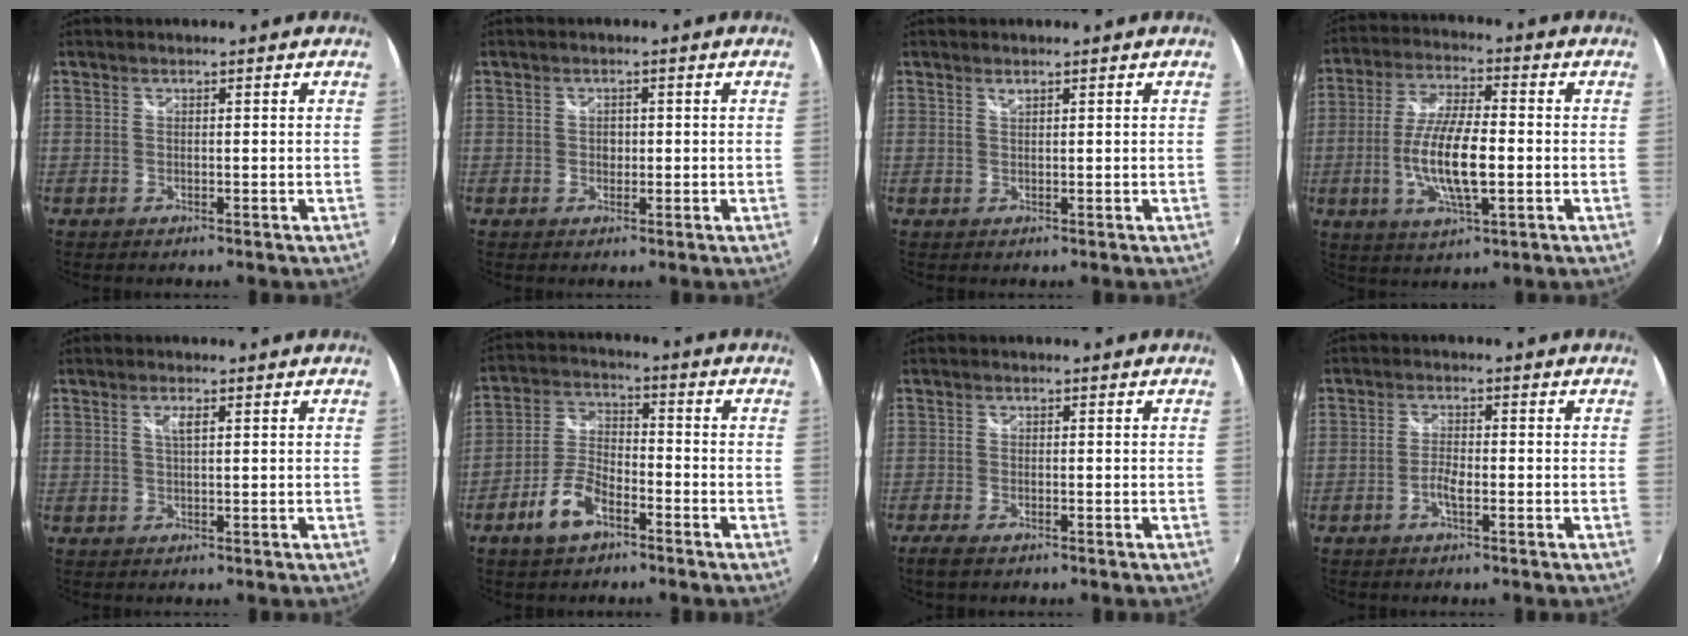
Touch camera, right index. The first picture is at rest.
{"total": 1.6, "force": [-0.1, 1.4, 0.7], "torque": [-0.008, 0.001, -0.004]}
{"total": 0.7, "force": [0.5, 0.1, 0.4], "torque": [-0.006, 0.001, 0.009]}
{"total": 12.3, "force": [-2.4, 3.5, 11.5], "torque": [-0.231, -0.004, -0.045]}
{"total": 1.8, "force": [0.7, 0.4, 1.6], "torque": [-0.030, 0.001, 0.011]}
{"total": 8.5, "force": [-5.2, 3.8, 5.6], "torque": [-0.125, 0.007, -0.098]}
{"total": 3.2, "force": [-2.3, 1.0, 1.9], "torque": [-0.046, -0.011, -0.044]}
{"total": 2.8, "force": [-1.3, 0.7, 2.3], "torque": [-0.055, 0.002, -0.029]}